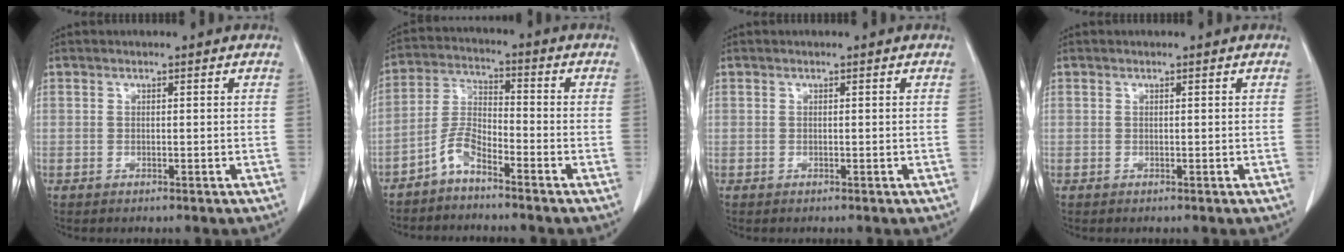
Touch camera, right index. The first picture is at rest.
{"total": 5.0, "force": [-3.9, 1.2, 2.9], "torque": [-0.068, 0.001, -0.083]}
{"total": 0.0}
{"total": 0.0}